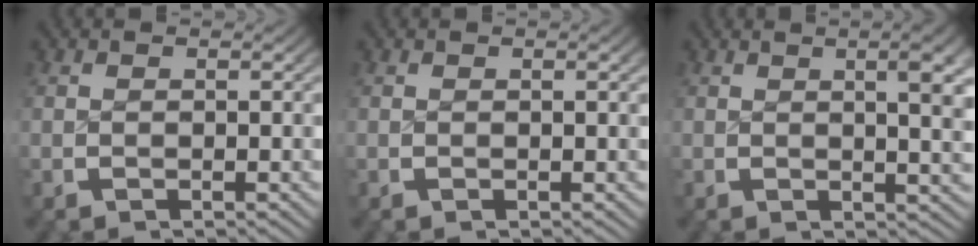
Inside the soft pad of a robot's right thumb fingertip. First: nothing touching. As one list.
[{"total": 0.0}, {"total": 4.9, "force": [1.4, 1.5, 4.4], "torque": [-0.043, 0.002, 0.022]}]